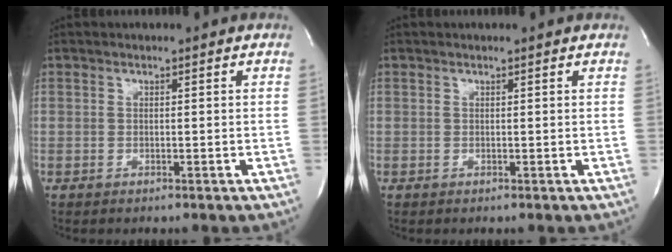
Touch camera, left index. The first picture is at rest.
{"total": 0.7, "force": [0.6, -0.1, 0.2], "torque": [-0.010, 0.000, 0.007]}